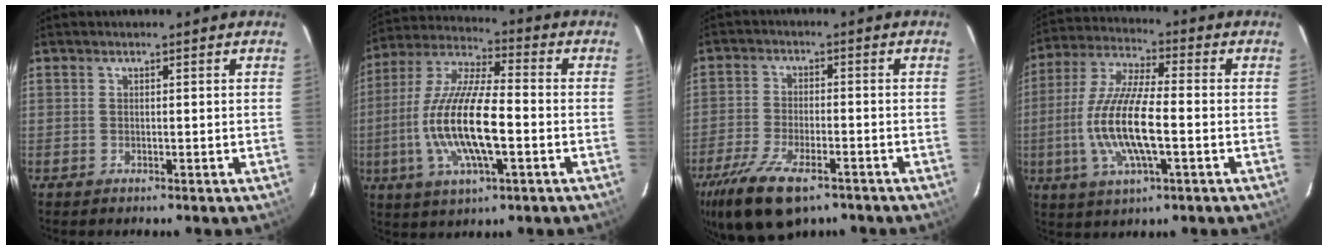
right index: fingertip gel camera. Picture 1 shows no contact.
{"total": 16.8, "force": [-3.5, 4.7, 15.8], "torque": [-0.317, -0.007, -0.067]}
{"total": 14.6, "force": [-9.6, 5.9, 9.3], "torque": [-0.210, -0.037, -0.171]}
{"total": 14.6, "force": [-2.8, 3.9, 13.8], "torque": [-0.285, -0.006, -0.055]}